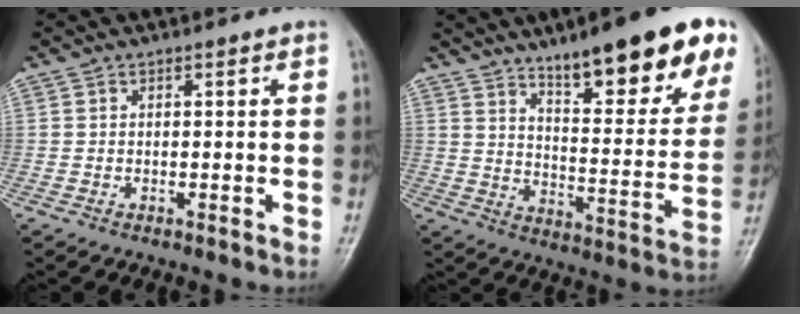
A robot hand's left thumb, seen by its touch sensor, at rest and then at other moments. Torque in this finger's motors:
{"motor_torque": [2.27, 2.23, 1.60, -1.17, 0.09]}